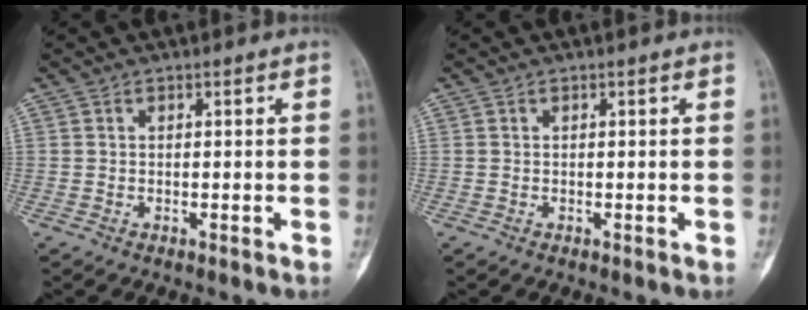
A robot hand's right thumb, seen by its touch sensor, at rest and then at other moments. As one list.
[{"total": 0.0}]